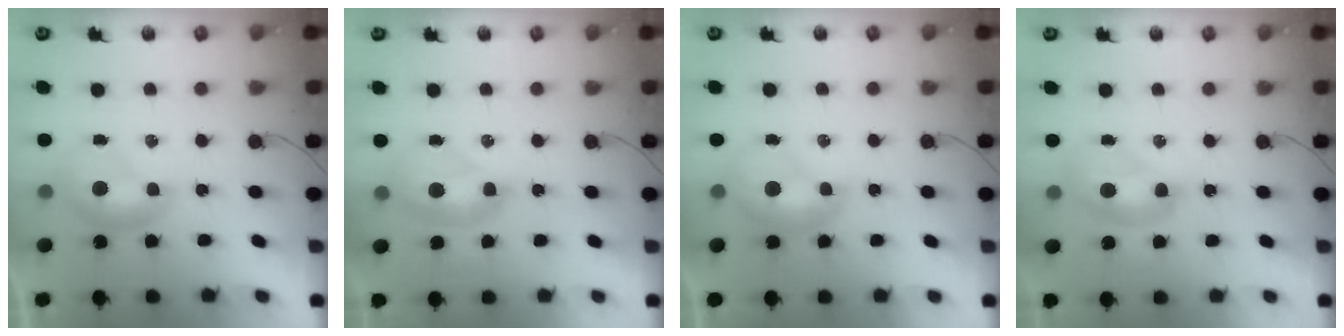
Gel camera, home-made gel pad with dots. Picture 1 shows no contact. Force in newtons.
{"total": 2.5, "press": 2.4, "slide": 0.6}
{"total": 1.4, "press": 1.4, "slide": 0.3}
{"total": 2.7, "press": 2.7, "slide": 0.1}